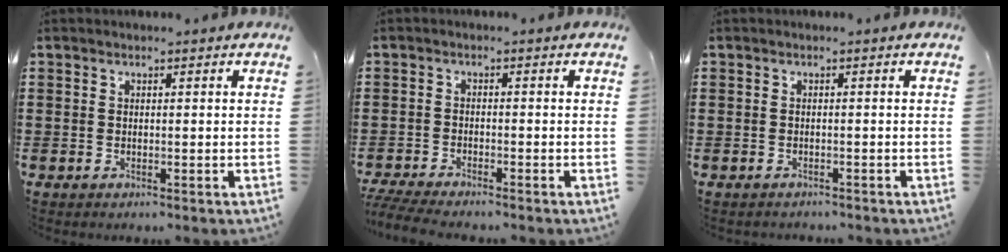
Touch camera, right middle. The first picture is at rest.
{"total": 3.2, "force": [-3.1, 0.1, 1.0], "torque": [-0.030, -0.008, -0.067]}
{"total": 0.7, "force": [-0.7, 0.1, -0.1], "torque": [0.001, 0.003, -0.016]}